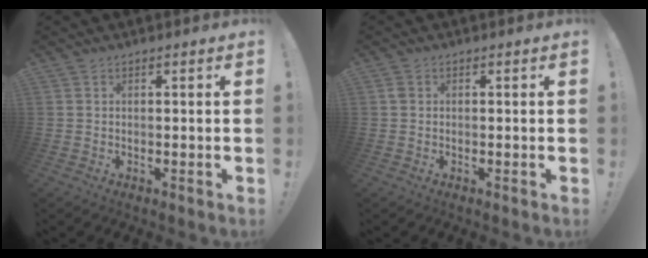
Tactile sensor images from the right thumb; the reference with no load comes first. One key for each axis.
{"total": 1.3, "fx": 0.3, "fy": 1.0, "fz": 0.7, "tx": -0.009, "ty": 0.003, "tz": 0.005}